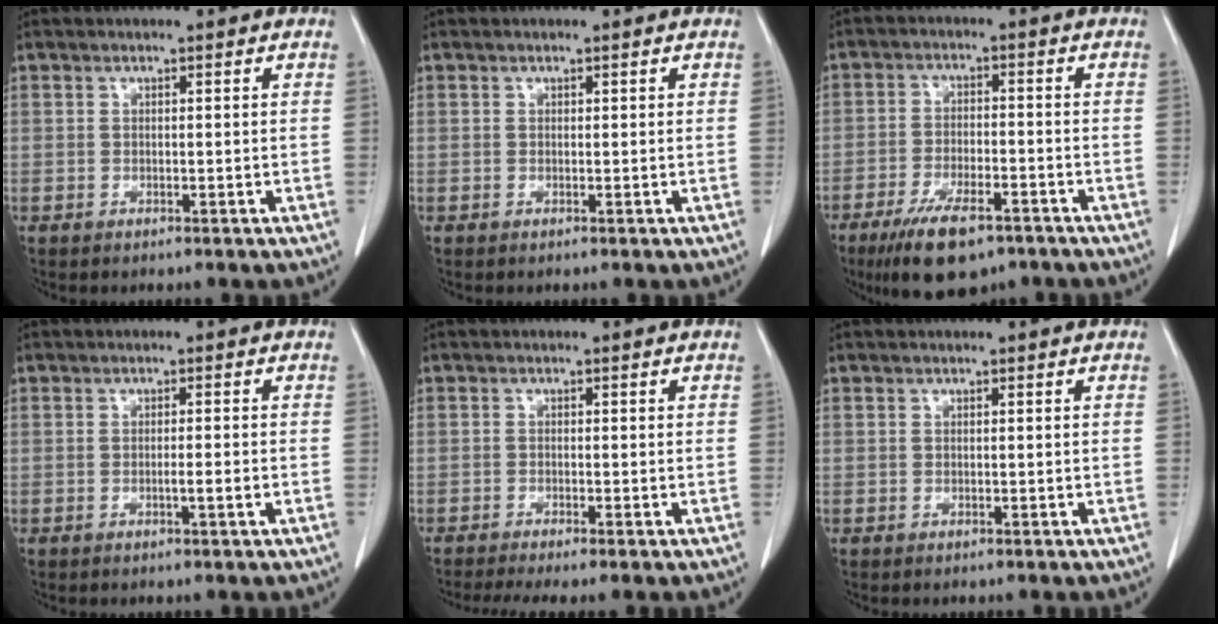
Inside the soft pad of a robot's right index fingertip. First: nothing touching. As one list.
[{"total": 0.0}, {"total": 10.3, "force": [-7.0, 3.3, 6.8], "torque": [-0.122, -0.014, -0.115]}, {"total": 1.7, "force": [-0.6, -0.1, 1.6], "torque": [-0.028, -0.001, -0.010]}, {"total": 4.3, "force": [-3.3, 0.2, 2.8], "torque": [-0.044, -0.009, -0.056]}, {"total": 0.0}]